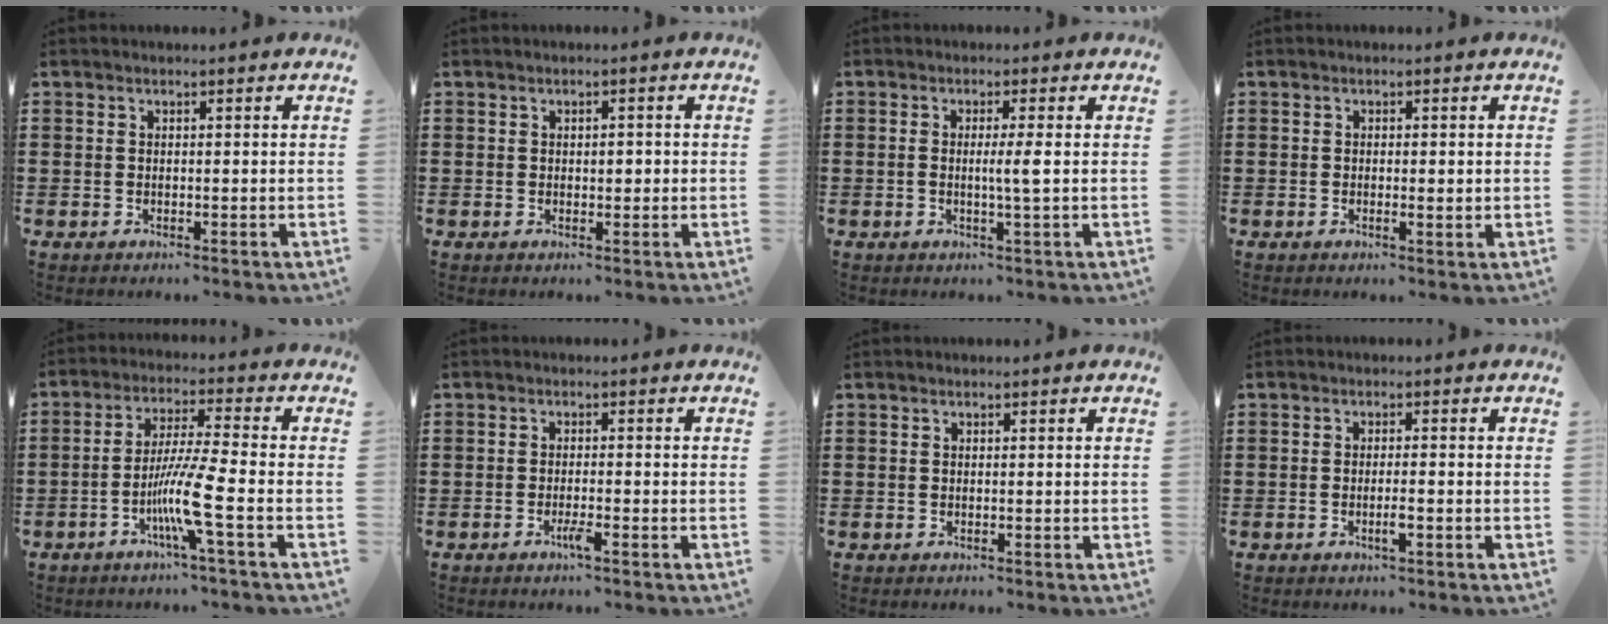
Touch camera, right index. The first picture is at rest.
{"total": 1.2, "force": [0.0, 0.7, 1.0], "torque": [-0.018, 0.007, -0.002]}
{"total": 2.9, "force": [-0.2, -0.3, 2.9], "torque": [-0.053, -0.007, -0.007]}
{"total": 1.2, "force": [-0.1, 0.3, 1.1], "torque": [-0.020, 0.000, -0.002]}
{"total": 8.3, "force": [-3.4, -0.4, 7.6], "torque": [-0.154, -0.017, -0.068]}
{"total": 2.3, "force": [-1.3, 0.1, 1.8], "torque": [-0.038, -0.005, -0.025]}
{"total": 0.0}
{"total": 2.1, "force": [-0.9, 0.2, 1.9], "torque": [-0.033, 0.000, -0.015]}